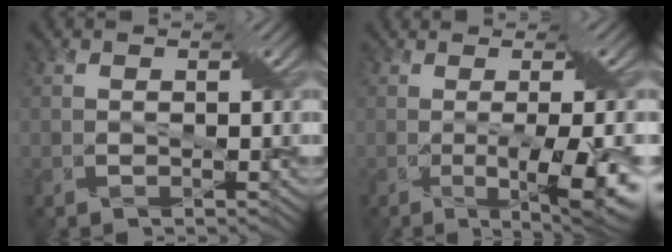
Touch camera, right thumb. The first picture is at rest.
{"total": 8.0, "force": [-2.2, 1.1, 7.6], "torque": [-0.123, -0.014, -0.021]}